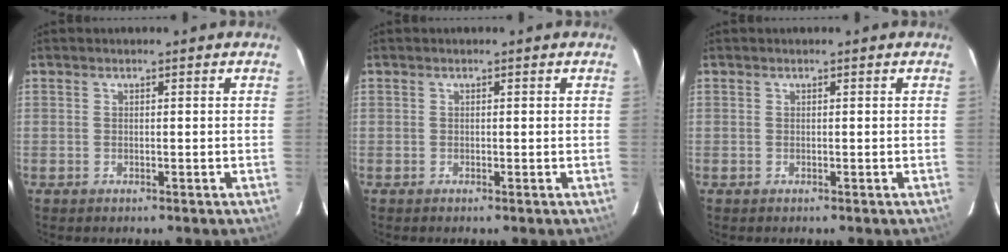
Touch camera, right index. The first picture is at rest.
{"total": 0.0}
{"total": 0.0}